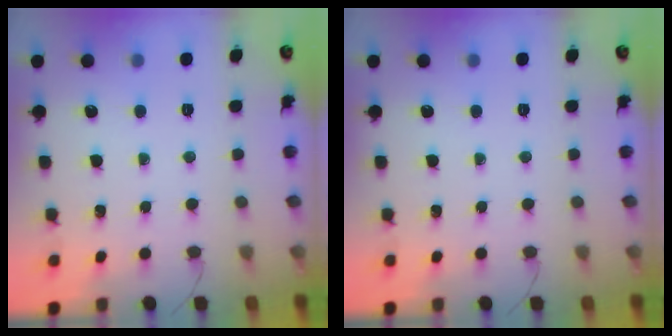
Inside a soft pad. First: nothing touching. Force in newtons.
{"total": 0.0}